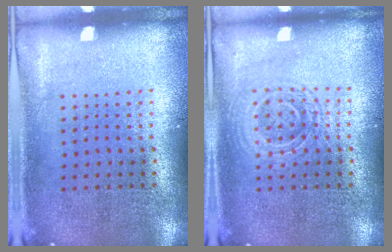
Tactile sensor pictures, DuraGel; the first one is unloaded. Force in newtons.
{"total": 1.4, "press": 1.3, "slide": 0.3}